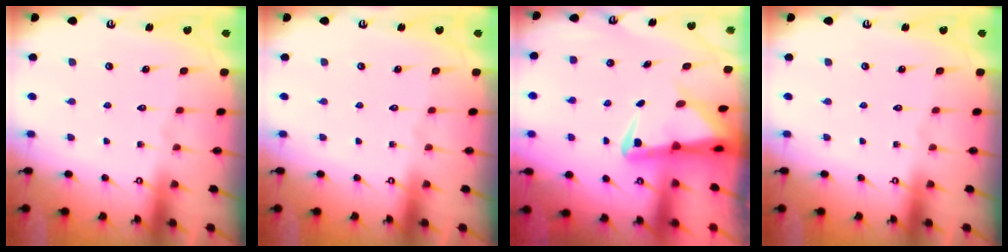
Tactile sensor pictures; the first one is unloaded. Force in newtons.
{"total": 0.0}
{"total": 4.7, "press": 4.5, "slide": 1.2}
{"total": 0.0}